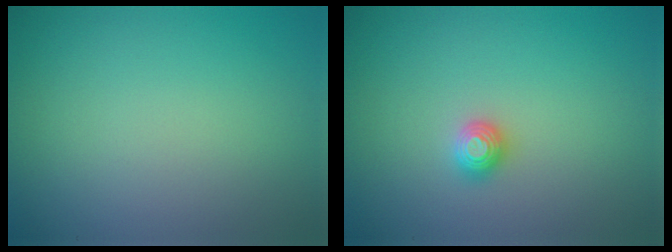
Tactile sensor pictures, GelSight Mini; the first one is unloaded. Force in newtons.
{"total": 1.1, "press": 1.1, "slide": 0.2}